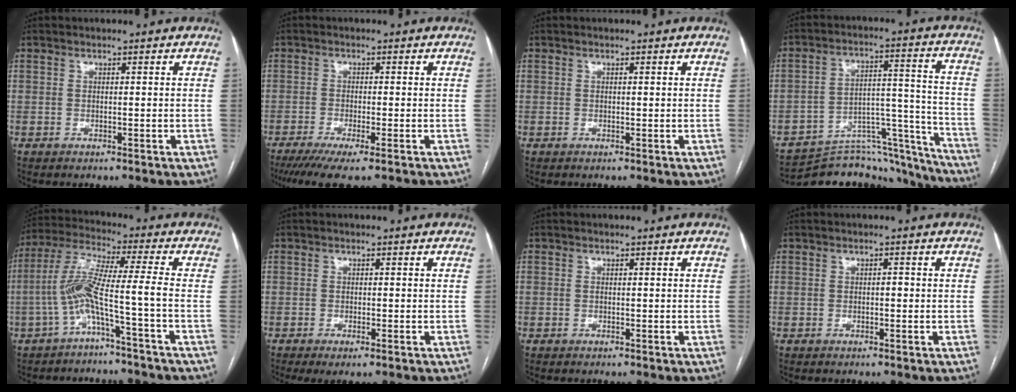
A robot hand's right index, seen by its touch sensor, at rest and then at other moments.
{"total": 6.6, "force": [-4.9, -0.1, 4.5], "torque": [-0.065, -0.014, -0.077]}
{"total": 0.0}
{"total": 20.8, "force": [-20.0, 4.7, 3.7], "torque": [-0.026, 0.053, -0.279]}
{"total": 8.2, "force": [-3.1, -1.4, 7.4], "torque": [-0.161, 0.026, -0.061]}
{"total": 2.5, "force": [-1.3, 0.3, 2.2], "torque": [-0.038, -0.009, -0.017]}
{"total": 0.0}
{"total": 0.8, "force": [-0.1, 0.3, 0.7], "torque": [-0.011, 0.003, 0.000]}